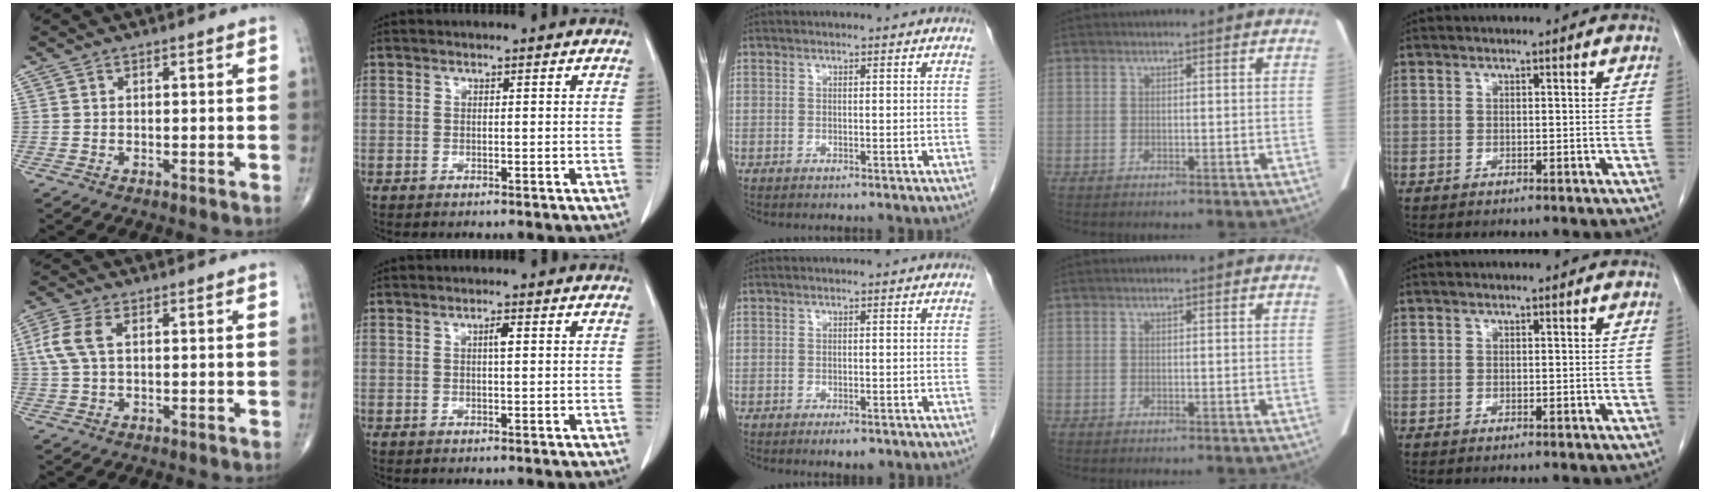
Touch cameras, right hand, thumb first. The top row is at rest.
{"thumb": {"total": 5.9, "force": [1.3, 3.1, 4.8], "torque": [-0.134, 0.017, 0.024]}, "index": {"total": 1.3, "force": [0.3, 0.2, 1.3], "torque": [-0.023, 0.004, 0.004]}, "middle": {"total": 2.4, "force": [-1.6, 0.8, 1.7], "torque": [-0.025, -0.004, -0.017]}}